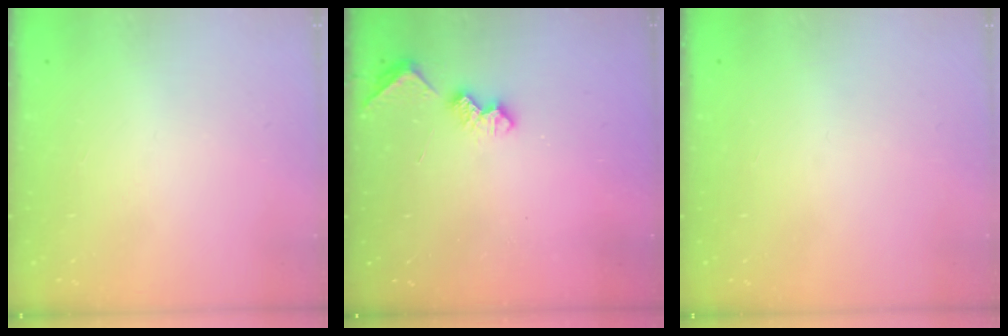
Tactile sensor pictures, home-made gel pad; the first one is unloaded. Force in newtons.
{"total": 5.3, "press": 5.2, "slide": 0.7}
{"total": 0.0}